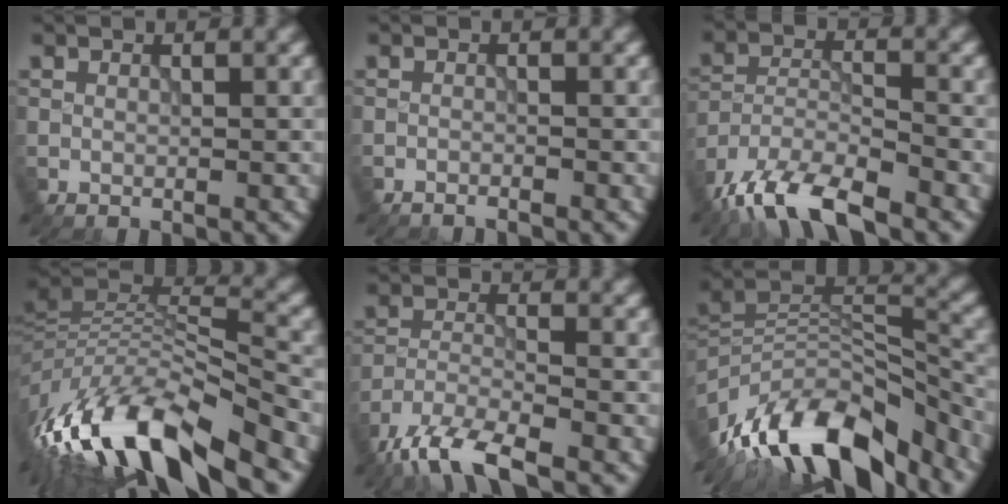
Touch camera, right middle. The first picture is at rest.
{"total": 1.0, "force": [-0.9, 0.0, 0.2], "torque": [-0.001, 0.000, -0.020]}
{"total": 9.5, "force": [-7.5, 2.8, 5.1], "torque": [-0.095, -0.008, -0.143]}
{"total": 14.8, "force": [-8.6, 4.6, 11.2], "torque": [-0.222, 0.010, -0.156]}
{"total": 7.2, "force": [-5.6, 1.9, 4.2], "torque": [-0.080, -0.012, -0.112]}
{"total": 14.5, "force": [-10.2, 5.7, 8.6], "torque": [-0.172, 0.026, -0.181]}